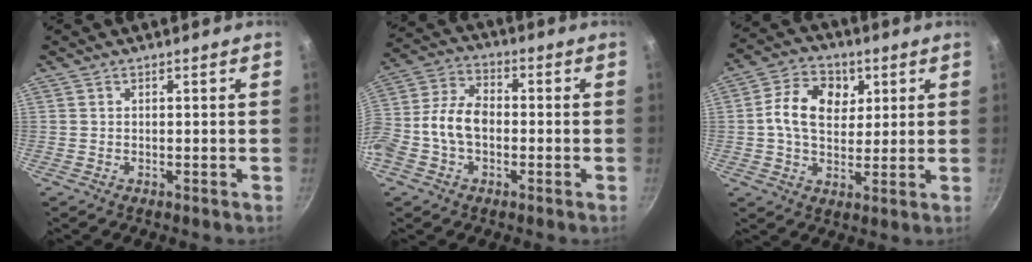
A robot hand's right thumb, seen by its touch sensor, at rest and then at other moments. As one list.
[{"total": 10.8, "force": [-1.8, 7.3, 7.8], "torque": [-0.142, 0.042, -0.051]}, {"total": 11.1, "force": [2.7, 8.1, 7.0], "torque": [-0.102, 0.001, 0.032]}]